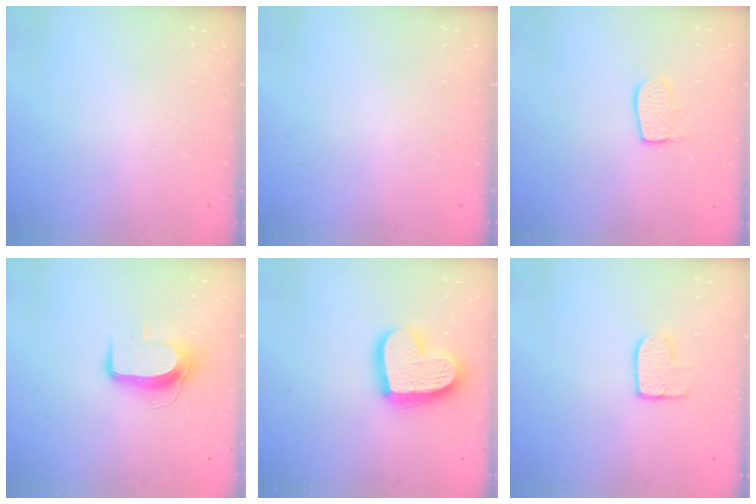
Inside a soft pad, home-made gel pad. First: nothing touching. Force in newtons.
{"total": 0.0}
{"total": 7.6, "press": 7.6, "slide": 0.2}
{"total": 10.0, "press": 10.0, "slide": 1.0}
{"total": 18.1, "press": 18.0, "slide": 1.5}
{"total": 7.9, "press": 7.9, "slide": 0.5}